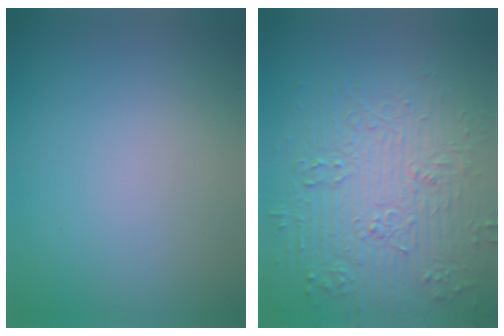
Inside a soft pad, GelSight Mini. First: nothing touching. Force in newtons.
{"total": 7.5, "press": 5.9, "slide": 4.6}